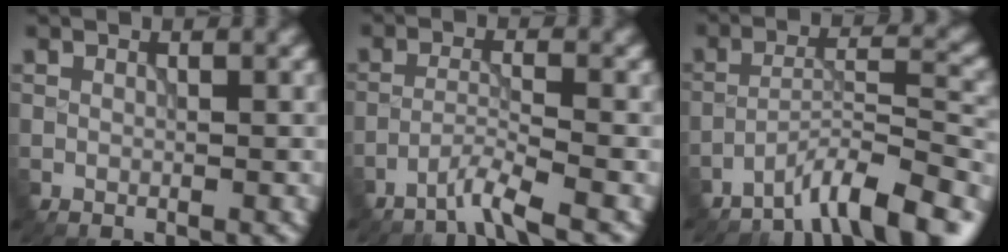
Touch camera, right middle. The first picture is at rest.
{"total": 2.8, "force": [-2.2, -0.1, 1.7], "torque": [-0.025, 0.004, -0.057]}
{"total": 7.7, "force": [-6.2, 1.3, 4.4], "torque": [-0.063, 0.006, -0.108]}